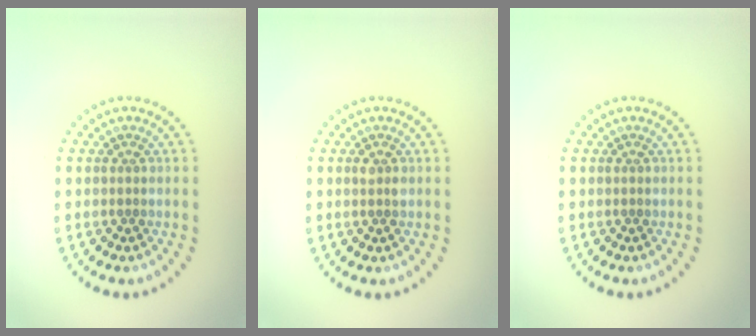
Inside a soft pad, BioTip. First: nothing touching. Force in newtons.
{"total": 1.0, "press": 0.9, "slide": 0.3}
{"total": 0.0}